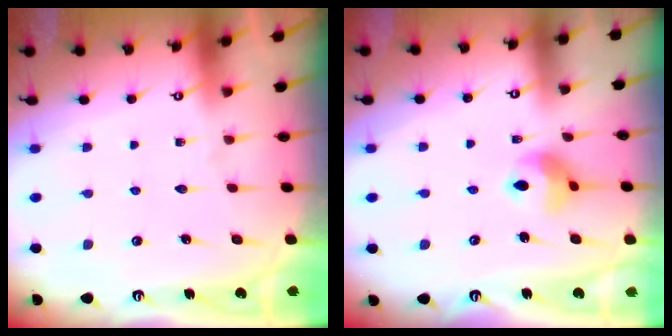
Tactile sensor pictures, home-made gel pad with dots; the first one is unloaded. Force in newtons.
{"total": 7.8, "press": 7.8, "slide": 0.6}